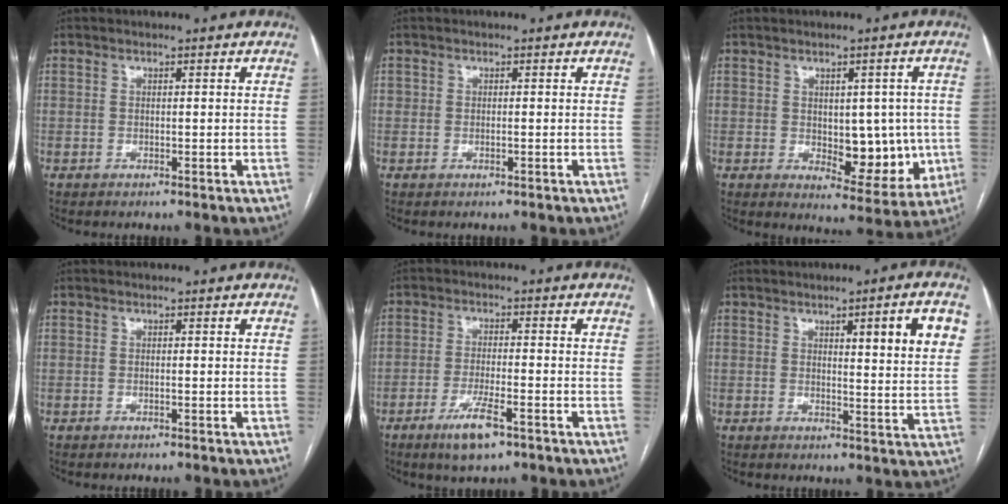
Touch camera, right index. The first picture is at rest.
{"total": 0.6, "force": [-0.2, 0.3, 0.4], "torque": [-0.007, 0.001, -0.002]}
{"total": 9.1, "force": [-0.7, 5.0, 7.6], "torque": [-0.078, 0.005, 0.006]}
{"total": 0.0}
{"total": 6.5, "force": [-3.8, 1.2, 5.1], "torque": [-0.101, -0.010, -0.062]}
{"total": 8.5, "force": [3.5, 0.3, 7.8], "torque": [-0.098, -0.006, 0.042]}